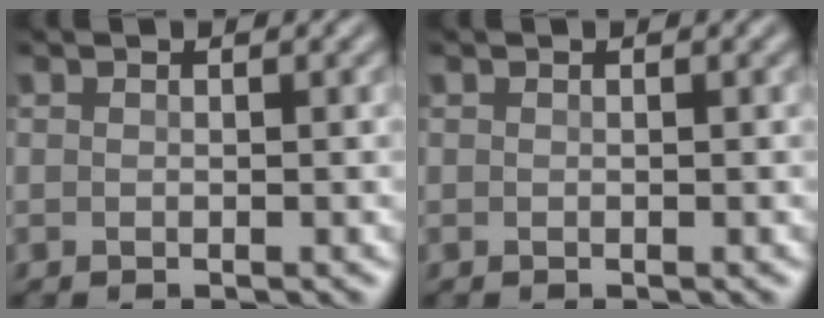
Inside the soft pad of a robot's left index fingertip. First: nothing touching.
{"total": 0.0}